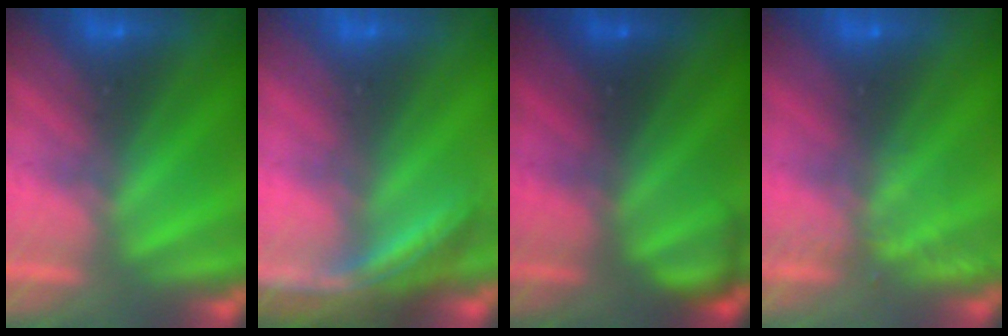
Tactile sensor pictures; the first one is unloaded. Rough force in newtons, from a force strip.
{"total": 3.7}
{"total": 2.3}
{"total": 2.2}